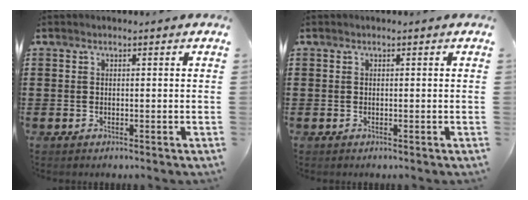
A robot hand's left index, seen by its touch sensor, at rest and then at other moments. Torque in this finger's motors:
{"motor_torque": [0.00, 0.00, 0.00, 0.00]}